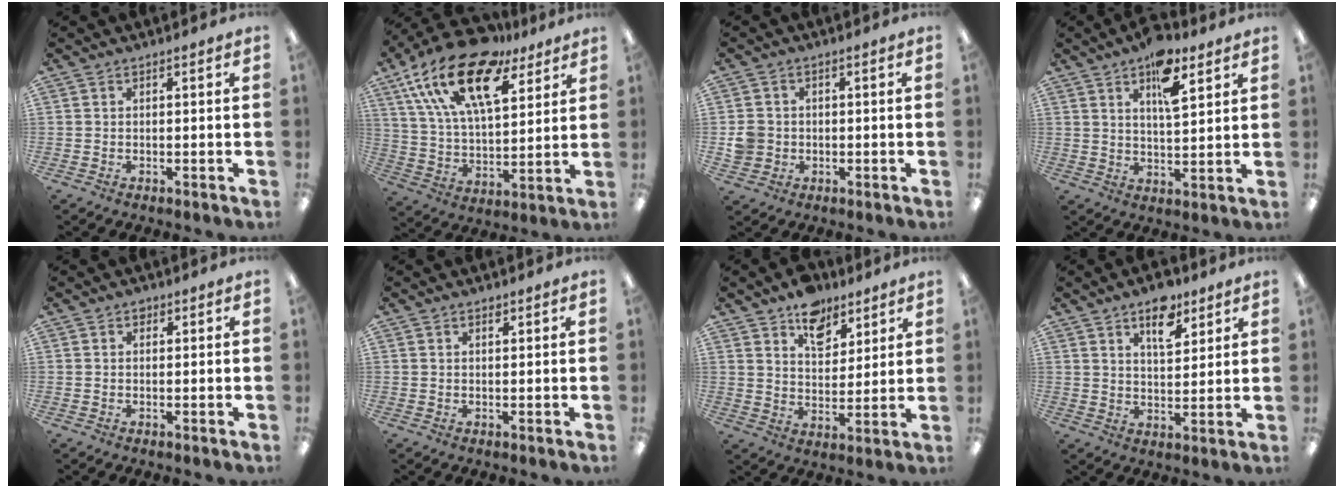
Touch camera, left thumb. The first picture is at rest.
{"total": 21.4, "force": [13.3, 9.7, 13.7], "torque": [-0.254, -0.074, 0.231]}
{"total": 4.5, "force": [-0.4, 4.3, 1.2], "torque": [-0.017, 0.010, -0.005]}
{"total": 10.3, "force": [6.1, 4.2, 7.1], "torque": [-0.098, -0.029, 0.099]}
{"total": 1.2, "force": [0.7, 0.9, 0.5], "torque": [-0.003, 0.000, 0.010]}
{"total": 1.0, "force": [0.8, 0.5, 0.3], "torque": [0.001, -0.003, 0.014]}
{"total": 9.7, "force": [7.0, 5.8, 3.3], "torque": [-0.038, -0.040, 0.125]}
{"total": 9.6, "force": [6.1, 4.9, 5.6], "torque": [-0.070, -0.029, 0.101]}